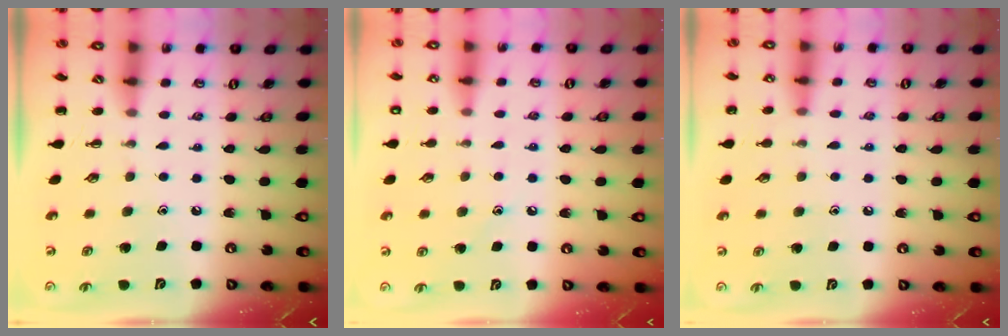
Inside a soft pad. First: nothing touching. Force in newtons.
{"total": 6.7, "press": 6.5, "slide": 1.8}
{"total": 4.8, "press": 4.4, "slide": 1.8}